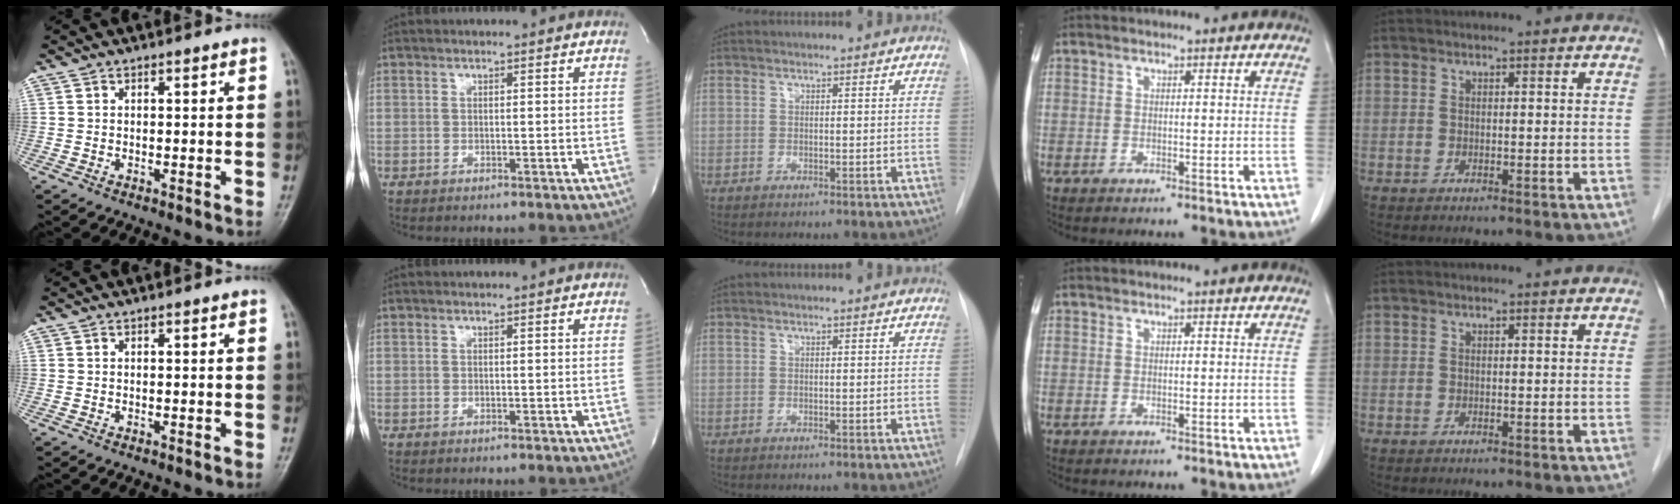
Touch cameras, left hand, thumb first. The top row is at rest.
{}